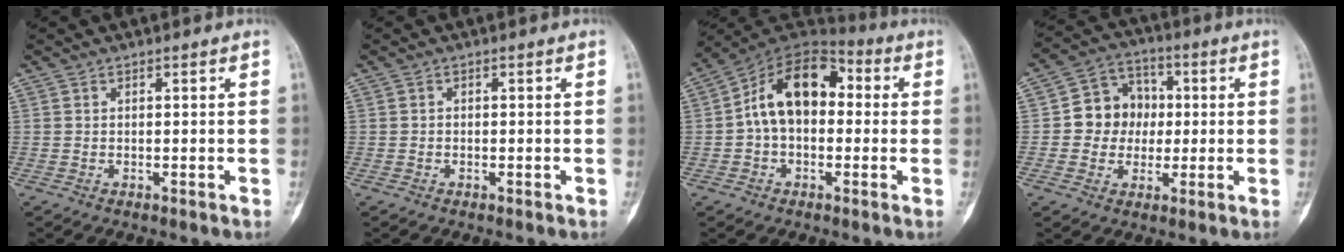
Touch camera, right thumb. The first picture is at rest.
{"total": 0.0}
{"total": 14.5, "force": [0.8, 9.5, 10.9], "torque": [-0.154, 0.045, -0.002]}
{"total": 9.8, "force": [-0.1, 8.9, 4.1], "torque": [-0.019, 0.022, -0.012]}